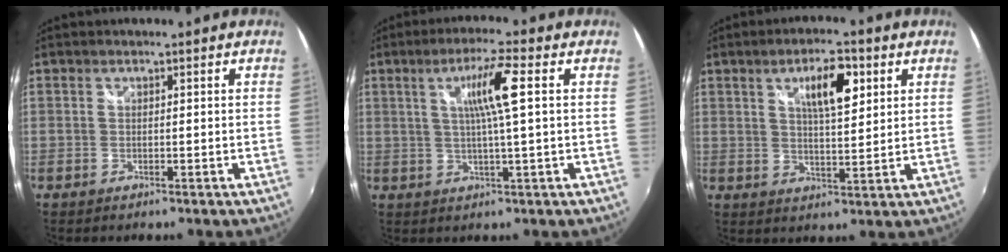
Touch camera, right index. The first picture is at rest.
{"total": 7.4, "force": [1.8, -0.4, 7.2], "torque": [-0.126, 0.003, 0.032]}
{"total": 8.3, "force": [3.5, 2.6, 7.0], "torque": [-0.114, 0.009, 0.058]}